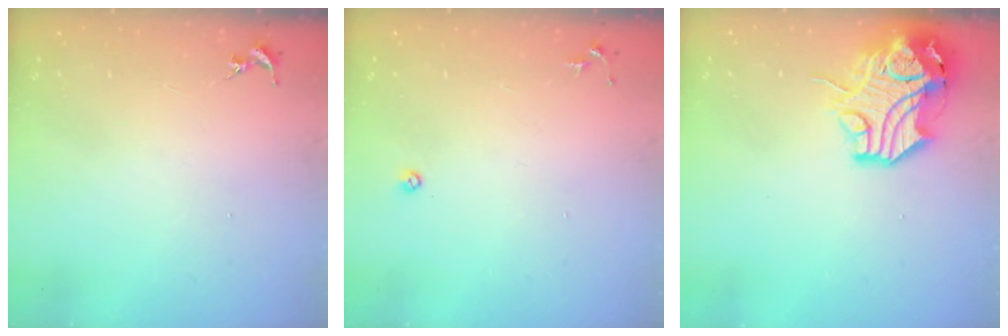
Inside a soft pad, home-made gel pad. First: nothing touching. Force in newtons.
{"total": 3.5, "press": 3.4, "slide": 0.7}
{"total": 15.4, "press": 15.3, "slide": 2.0}